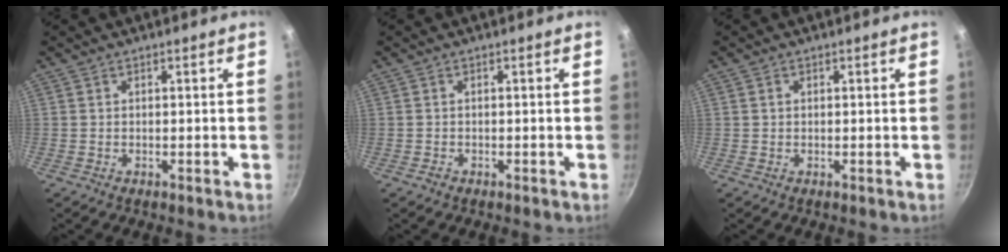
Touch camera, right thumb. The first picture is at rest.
{"total": 0.6, "force": [-0.4, 0.4, 0.1], "torque": [-0.004, 0.003, -0.006]}
{"total": 0.7, "force": [0.1, 0.6, 0.4], "torque": [-0.004, 0.004, 0.002]}